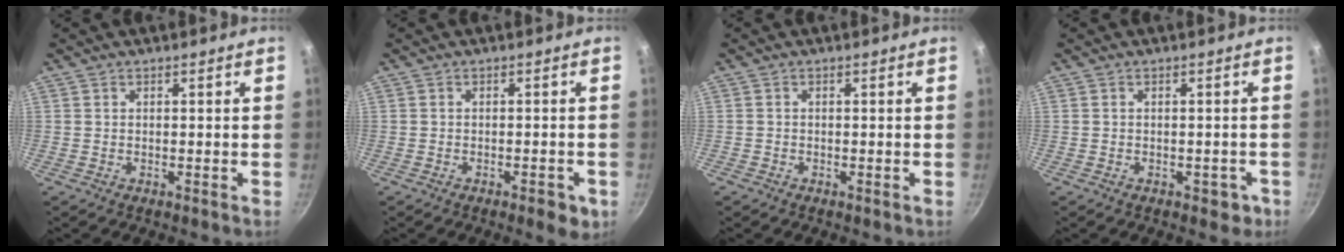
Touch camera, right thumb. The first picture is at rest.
{"total": 3.5, "force": [-1.7, 1.3, 2.7], "torque": [-0.032, 0.004, -0.021]}
{"total": 0.7, "force": [-0.4, 0.5, 0.1], "torque": [-0.002, 0.002, -0.013]}
{"total": 2.6, "force": [-1.4, 1.8, 1.4], "torque": [-0.001, 0.011, -0.014]}